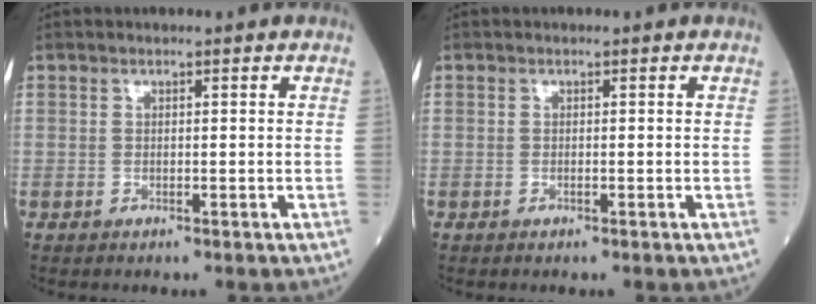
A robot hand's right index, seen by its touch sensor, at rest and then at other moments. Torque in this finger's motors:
{"motor_torque": [-0.08, 0.02, -0.04, -0.01]}